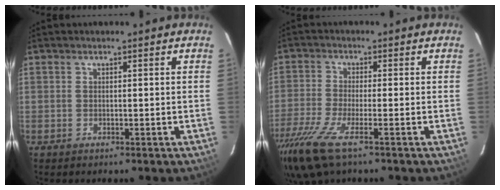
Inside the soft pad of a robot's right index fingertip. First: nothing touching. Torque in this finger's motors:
{"motor_torque": [1.21, -0.94, 0.50, 0.15]}